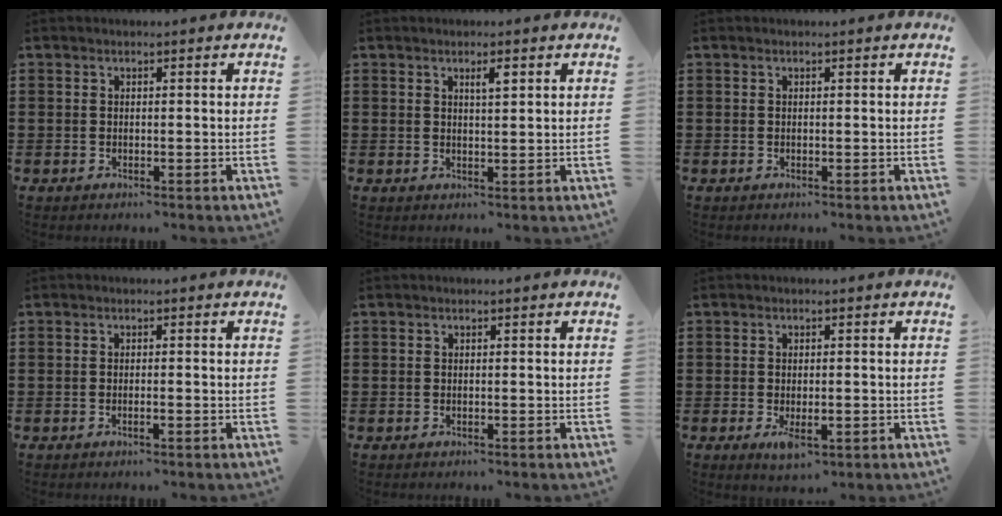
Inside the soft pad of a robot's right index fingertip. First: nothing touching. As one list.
[{"total": 2.0, "force": [1.0, 0.4, 1.6], "torque": [-0.026, -0.001, 0.014]}, {"total": 0.0}, {"total": 0.8, "force": [-0.4, 0.1, 0.7], "torque": [-0.012, -0.003, -0.006]}, {"total": 0.0}, {"total": 2.7, "force": [-0.8, 1.1, 2.3], "torque": [-0.041, 0.001, -0.013]}]